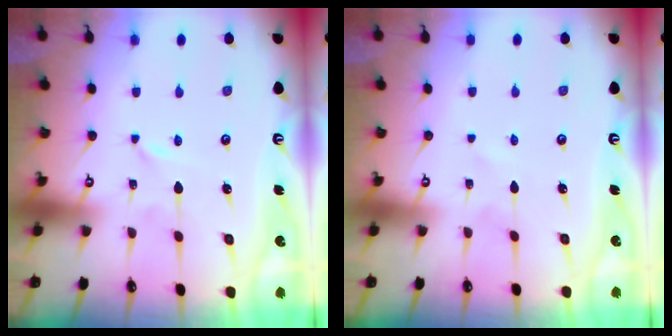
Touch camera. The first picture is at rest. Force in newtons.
{"total": 1.0, "press": 1.0, "slide": 0.2}